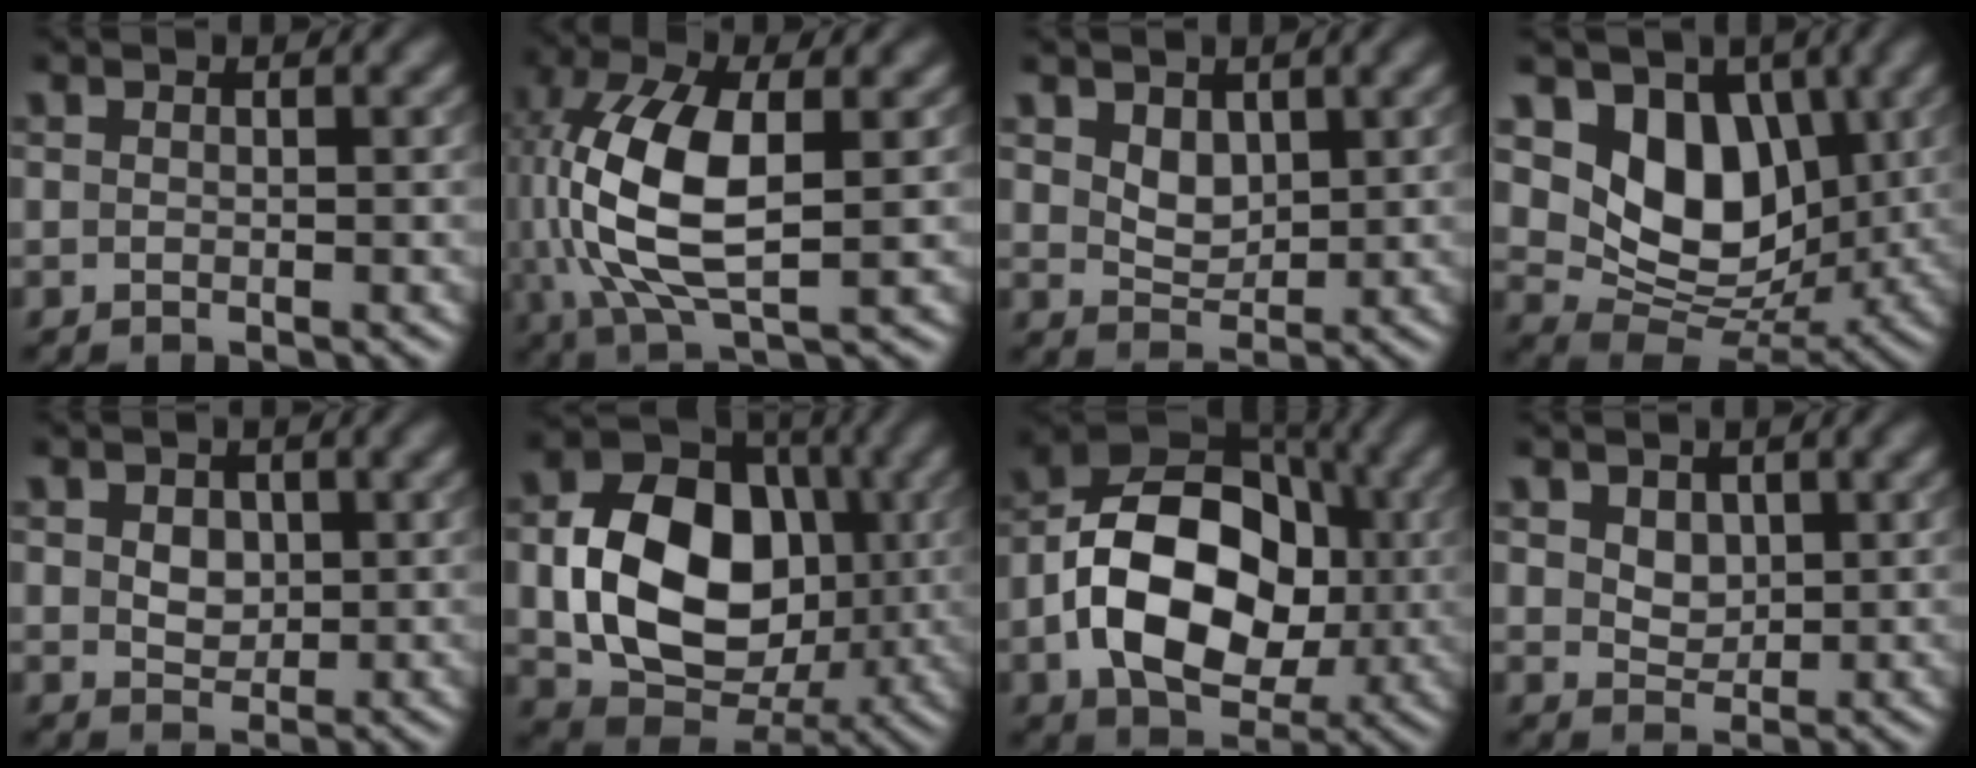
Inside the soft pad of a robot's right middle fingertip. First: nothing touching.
{"total": 10.4, "force": [0.8, 4.9, 9.1], "torque": [-0.201, -0.001, 0.016]}
{"total": 2.4, "force": [1.1, 1.6, 1.3], "torque": [-0.027, -0.007, 0.024]}
{"total": 8.7, "force": [2.4, 6.3, 5.5], "torque": [-0.093, -0.023, 0.038]}
{"total": 2.4, "force": [0.5, 1.8, 1.5], "torque": [-0.025, 0.001, 0.006]}
{"total": 11.8, "force": [-0.5, 8.9, 7.8], "torque": [-0.142, 0.003, -0.009]}
{"total": 12.7, "force": [-1.8, 8.9, 8.9], "torque": [-0.153, 0.002, -0.043]}
{"total": 2.2, "force": [0.9, 1.6, 1.2], "torque": [-0.023, -0.007, 0.018]}